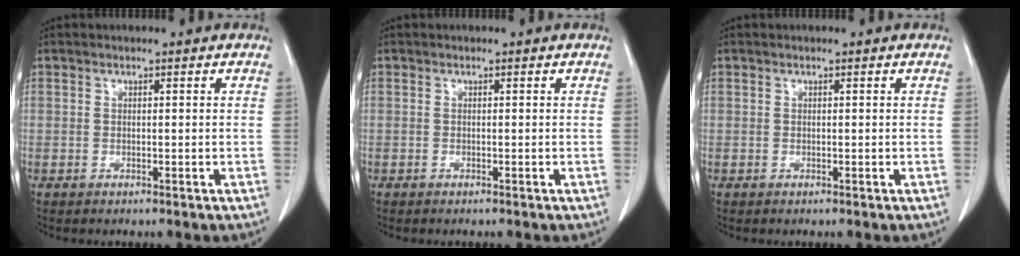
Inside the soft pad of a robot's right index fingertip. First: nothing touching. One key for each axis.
{"total": 0.0}
{"total": 0.0}